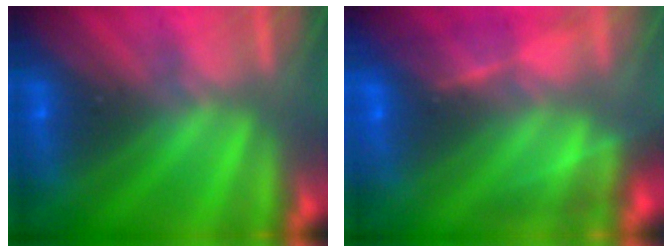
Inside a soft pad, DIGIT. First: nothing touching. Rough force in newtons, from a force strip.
{"total": 11.4}